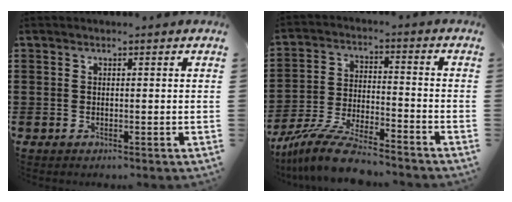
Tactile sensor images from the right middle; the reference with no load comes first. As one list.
[{"total": 9.5, "force": [-8.5, 0.9, 4.2], "torque": [-0.087, 0.008, -0.167]}]